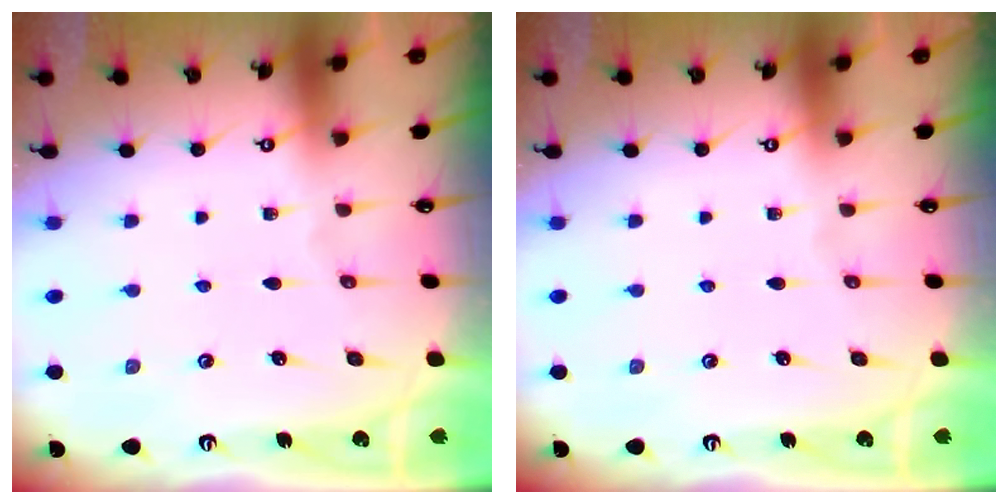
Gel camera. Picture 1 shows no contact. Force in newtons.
{"total": 0.0}